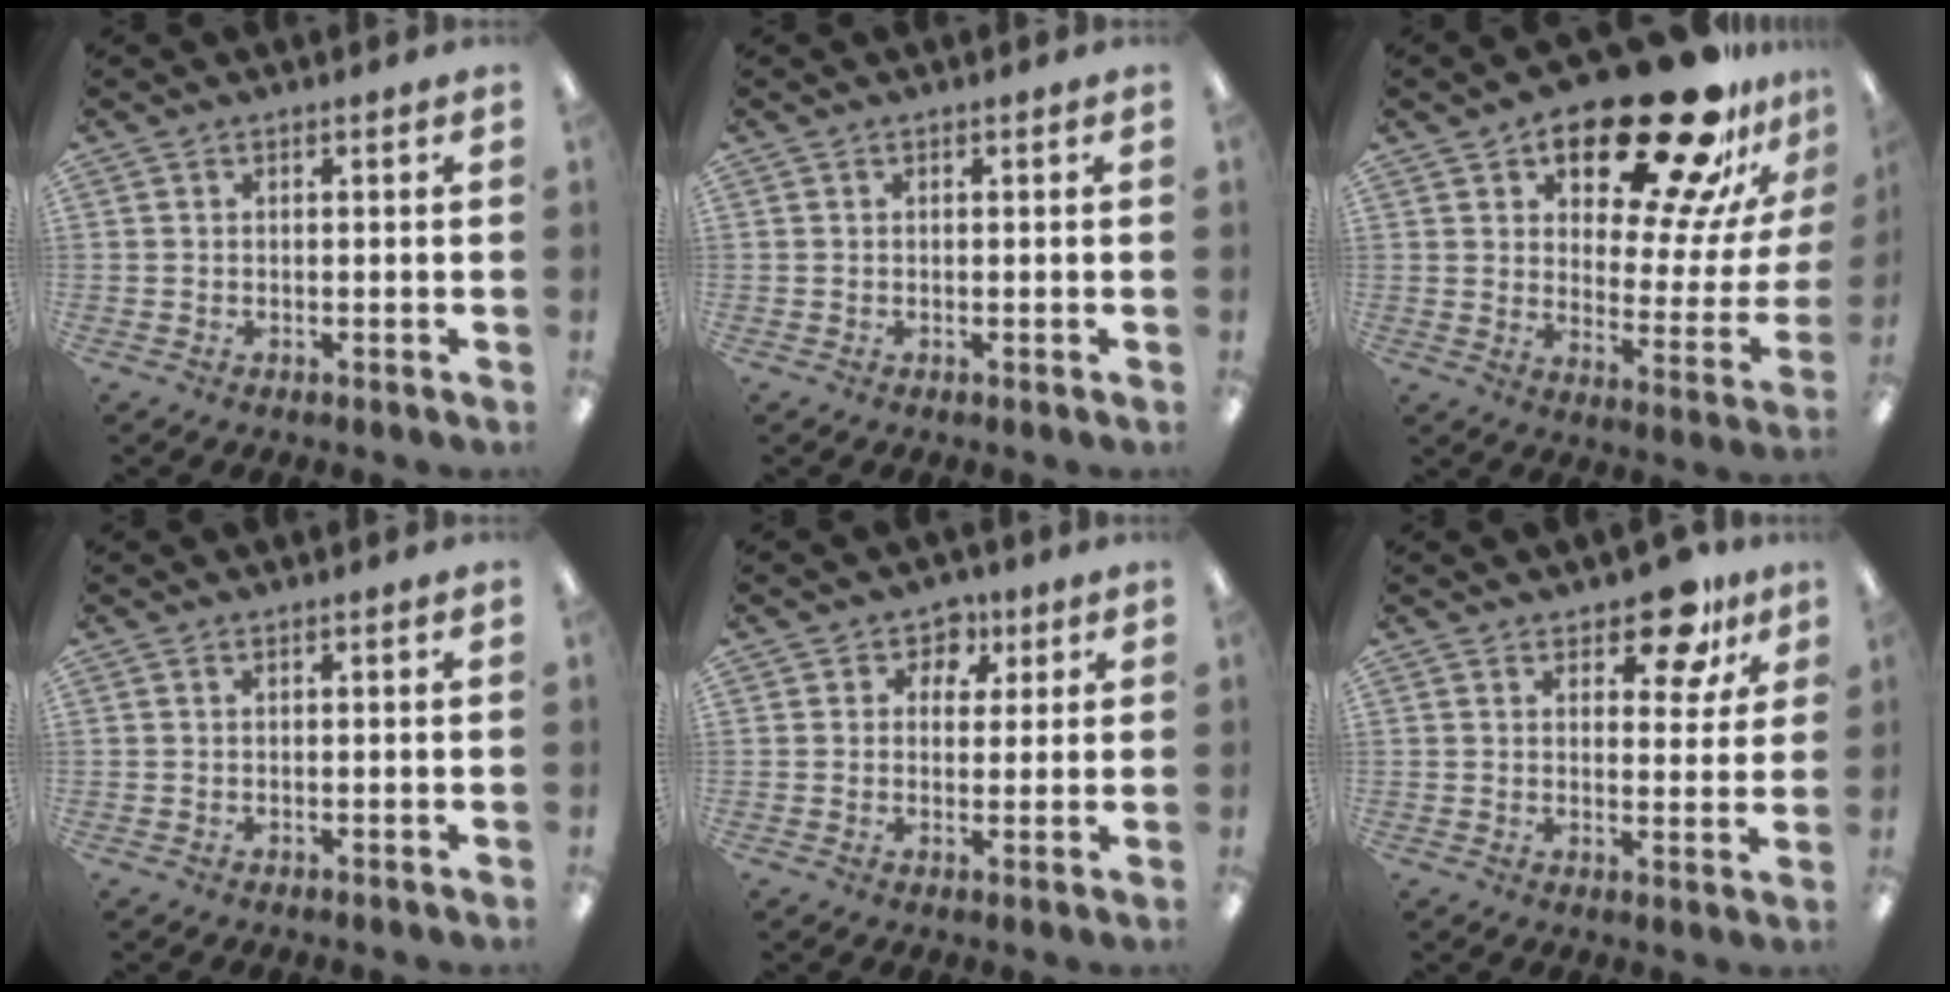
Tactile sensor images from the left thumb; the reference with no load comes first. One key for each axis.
{"total": 0.0}
{"total": 24.6, "fx": 19.4, "fy": 7.8, "fz": 13.0, "tx": -0.170, "ty": -0.144, "tz": 0.316}
{"total": 0.0}
{"total": 5.3, "fx": 2.4, "fy": 4.5, "fz": 1.6, "tx": -0.016, "ty": -0.006, "tz": 0.038}
{"total": 10.5, "fx": 7.3, "fy": 4.8, "fz": 5.9, "tx": -0.060, "ty": -0.041, "tz": 0.122}